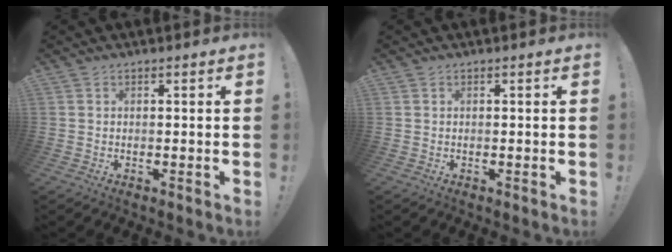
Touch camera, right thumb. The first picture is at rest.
{"total": 0.0}